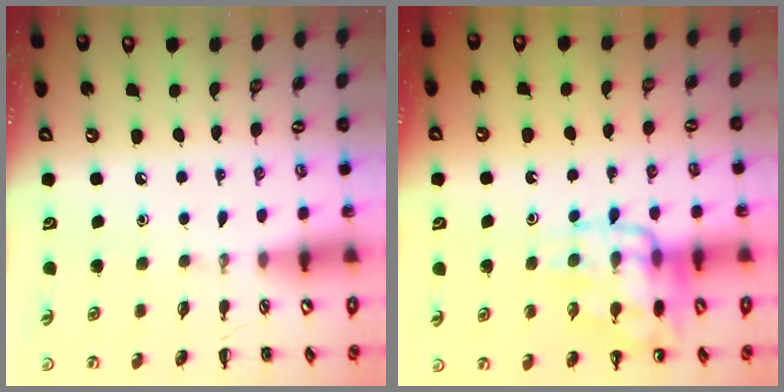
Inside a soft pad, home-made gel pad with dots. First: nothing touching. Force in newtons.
{"total": 14.5, "press": 14.3, "slide": 2.4}